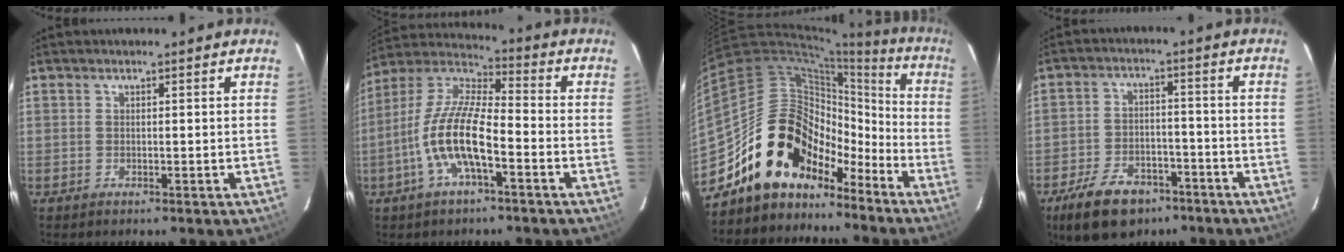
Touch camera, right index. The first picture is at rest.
{"total": 13.6, "force": [-5.0, 4.0, 12.0], "torque": [-0.246, 0.000, -0.101]}
{"total": 19.7, "force": [-13.0, 12.7, 7.6], "torque": [-0.139, 0.059, -0.212]}
{"total": 13.3, "force": [-8.9, 7.4, 6.6], "torque": [-0.156, 0.002, -0.140]}